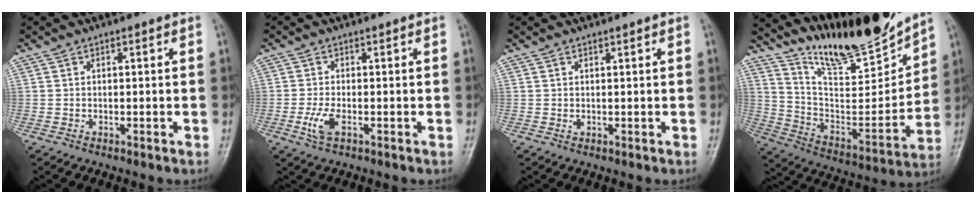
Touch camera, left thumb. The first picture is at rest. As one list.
[{"total": 3.4, "force": [-1.0, 1.5, 2.9], "torque": [-0.070, 0.001, -0.019]}, {"total": 0.7, "force": [0.5, 0.2, 0.5], "torque": [-0.006, -0.003, 0.009]}, {"total": 18.6, "force": [16.5, 2.7, 8.0], "torque": [-0.101, -0.111, 0.292]}]